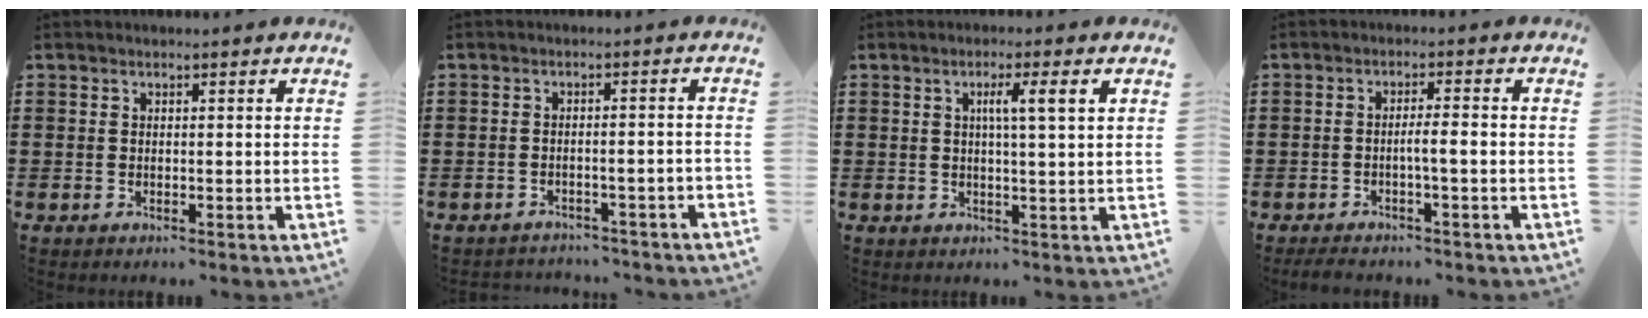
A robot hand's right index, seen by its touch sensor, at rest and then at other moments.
{"total": 2.2, "force": [-2.1, 0.3, 0.5], "torque": [-0.014, 0.001, -0.044]}
{"total": 4.0, "force": [0.9, 0.1, 3.9], "torque": [-0.075, 0.000, 0.011]}
{"total": 3.1, "force": [-1.9, 0.1, 2.5], "torque": [-0.051, -0.006, -0.039]}